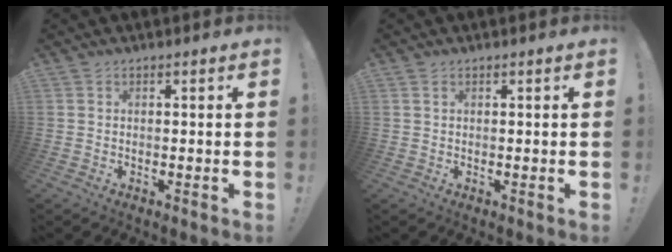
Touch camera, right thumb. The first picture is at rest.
{"total": 0.6, "force": [0.4, 0.4, 0.4], "torque": [-0.006, 0.000, 0.006]}